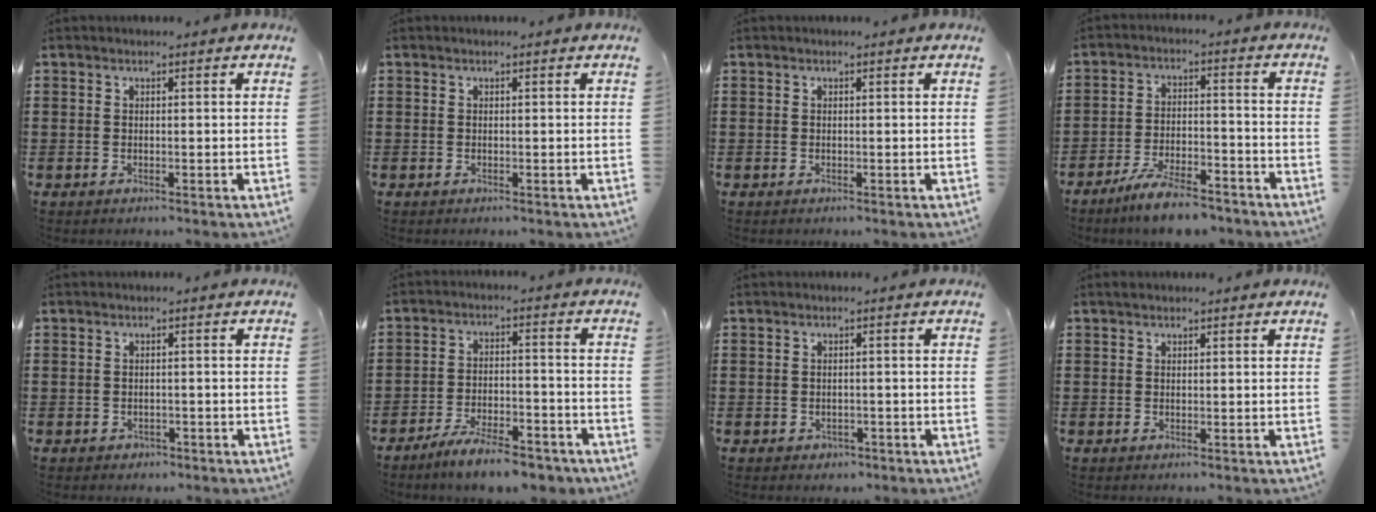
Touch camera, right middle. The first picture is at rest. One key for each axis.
{"total": 0.0}
{"total": 0.0}
{"total": 7.3, "fx": -6.3, "fy": 1.0, "fz": 3.4, "tx": -0.070, "ty": 0.000, "tz": -0.120}
{"total": 0.8, "fx": -0.7, "fy": 0.4, "fz": 0.0, "tx": -0.003, "ty": 0.000, "tz": -0.016}
{"total": 7.7, "fx": -6.8, "fy": 1.0, "fz": 3.6, "tx": -0.068, "ty": 0.004, "tz": -0.127}
{"total": 0.8, "fx": -0.6, "fy": 0.5, "fz": 0.0, "tx": -0.005, "ty": -0.001, "tz": -0.013}
{"total": 0.5, "fx": 0.4, "fy": 0.3, "fz": 0.1, "tx": -0.004, "ty": 0.002, "tz": 0.008}